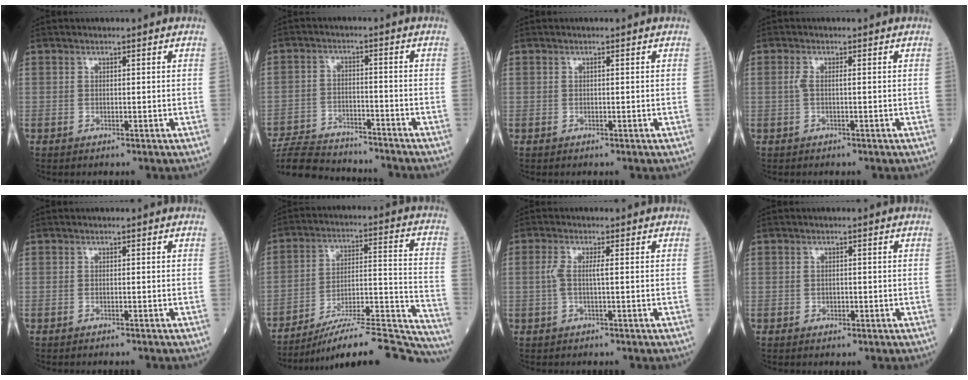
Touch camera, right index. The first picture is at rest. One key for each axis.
{"total": 13.3, "fx": -12.6, "fy": 2.2, "fz": 3.4, "tx": -0.067, "ty": 0.007, "tz": -0.198}
{"total": 0.0}
{"total": 1.3, "fx": 0.0, "fy": 0.2, "fz": 1.3, "tx": -0.028, "ty": 0.001, "tz": -0.001}
{"total": 1.1, "fx": -1.0, "fy": -0.2, "fz": 0.4, "tx": -0.005, "ty": 0.001, "tz": -0.011}
{"total": 22.7, "fx": -21.2, "fy": 0.4, "fz": 8.2, "tx": -0.071, "ty": 0.020, "tz": -0.308}
{"total": 2.4, "fx": 0.0, "fy": 0.1, "fz": 2.4, "tx": -0.054, "ty": 0.003, "tz": 0.000}
{"total": 0.9, "fx": -0.2, "fy": 0.8, "fz": 0.4, "tx": -0.007, "ty": 0.002, "tz": 0.000}